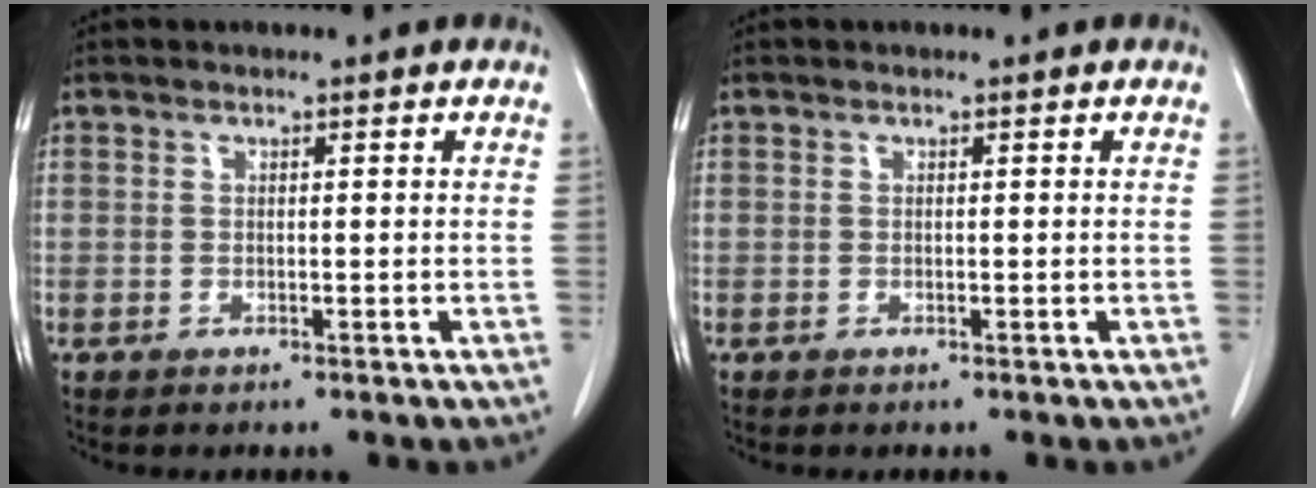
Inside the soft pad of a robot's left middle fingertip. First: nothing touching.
{"total": 0.0}